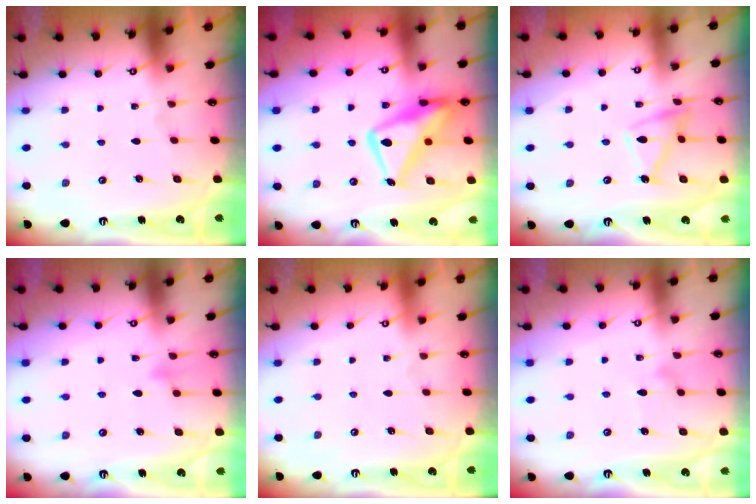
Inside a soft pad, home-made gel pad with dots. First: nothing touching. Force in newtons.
{"total": 16.6, "press": 16.5, "slide": 1.6}
{"total": 12.7, "press": 12.7, "slide": 0.9}
{"total": 6.5, "press": 6.5, "slide": 0.6}
{"total": 3.9, "press": 3.9, "slide": 0.1}
{"total": 9.0, "press": 9.0, "slide": 0.4}